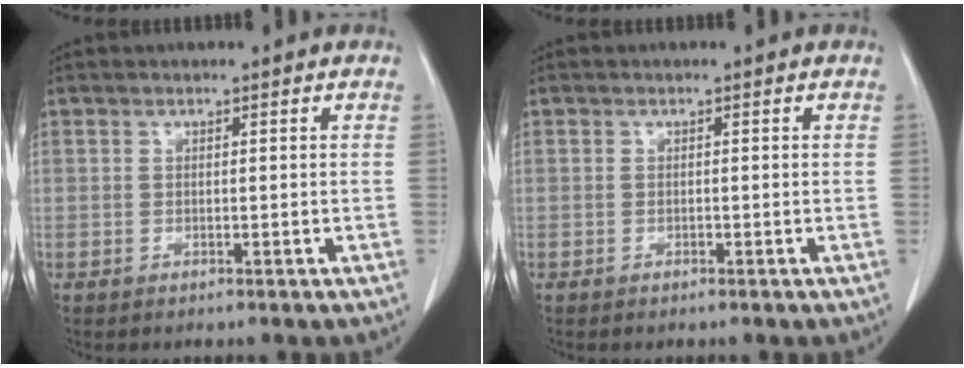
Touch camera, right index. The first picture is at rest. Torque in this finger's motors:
{"motor_torque": [0.01, 0.05, 0.01, 0.01]}